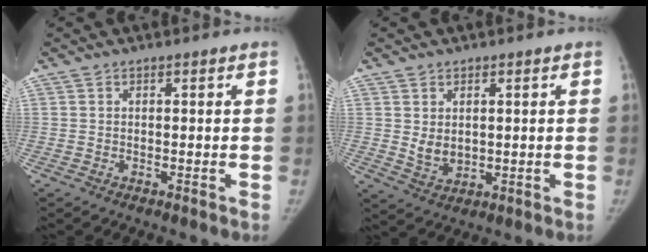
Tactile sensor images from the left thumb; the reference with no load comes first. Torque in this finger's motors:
{"motor_torque": [0.04, 0.09, 0.07, 0.03, 0.01]}